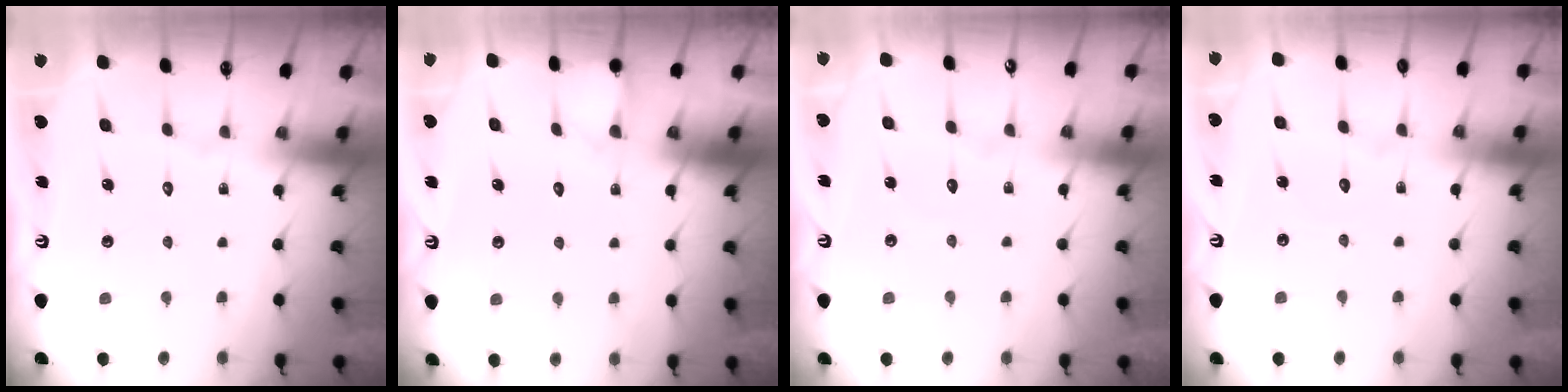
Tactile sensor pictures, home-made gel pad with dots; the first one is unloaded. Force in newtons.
{"total": 3.3, "press": 3.3, "slide": 0.4}
{"total": 3.5, "press": 3.4, "slide": 0.4}
{"total": 3.8, "press": 3.7, "slide": 0.3}